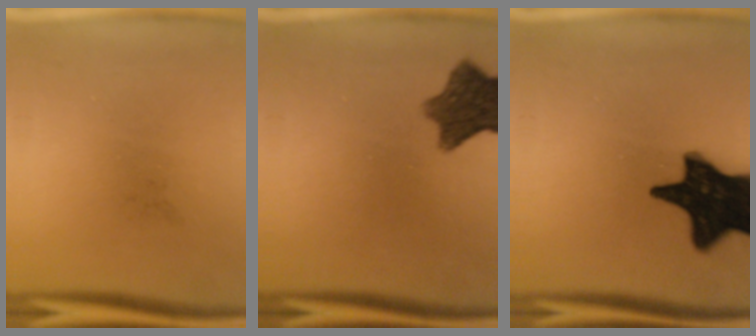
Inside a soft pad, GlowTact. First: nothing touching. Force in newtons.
{"total": 9.0}
{"total": 18.7}